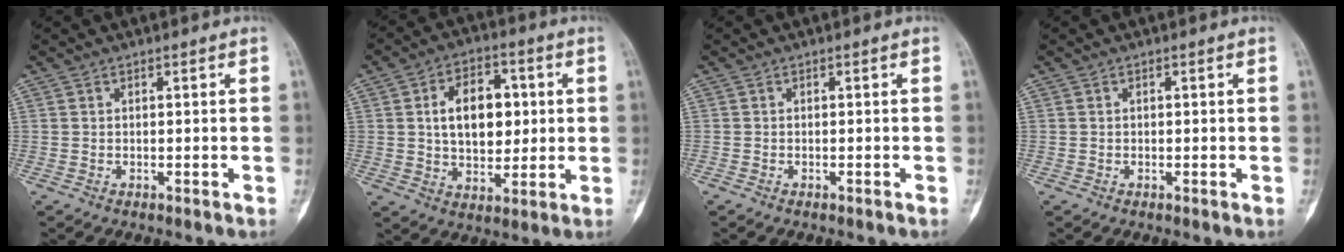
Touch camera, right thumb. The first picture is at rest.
{"total": 12.7, "force": [2.1, 8.2, 9.5], "torque": [-0.113, 0.005, 0.036]}
{"total": 0.0}
{"total": 0.0}